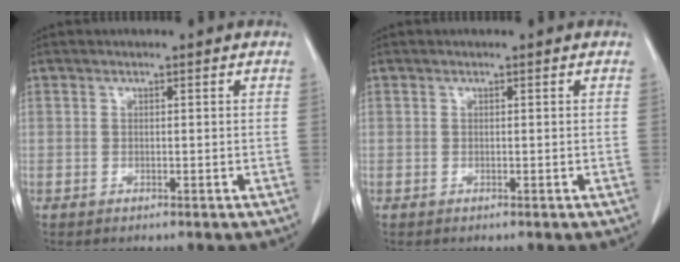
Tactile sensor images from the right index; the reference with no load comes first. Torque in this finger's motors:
{"motor_torque": [-0.01, 0.01, 0.00, 0.00]}